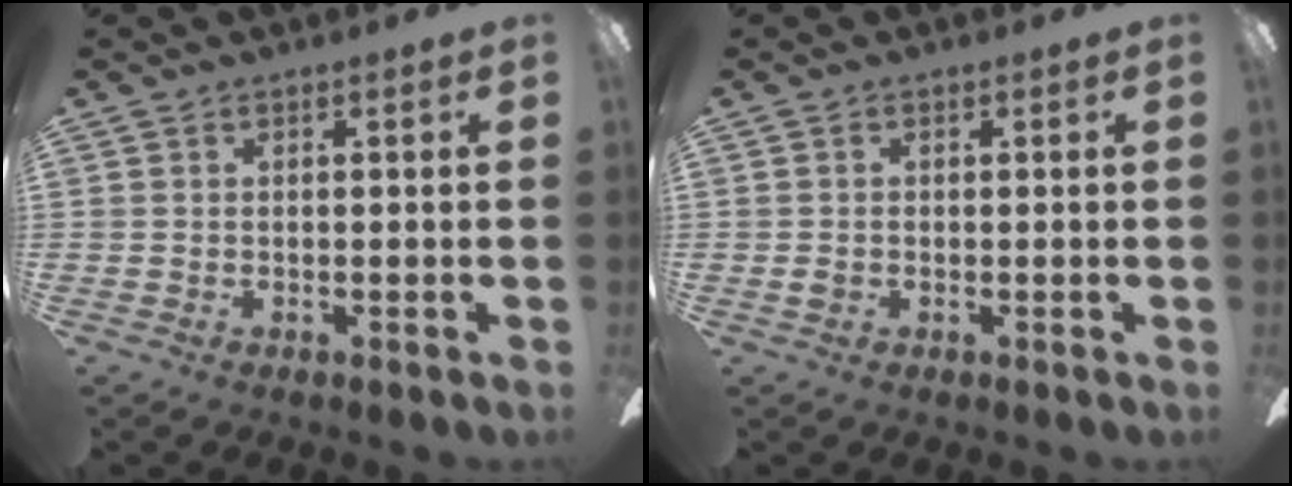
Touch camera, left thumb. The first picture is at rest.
{"total": 1.2, "force": [-0.1, 1.0, 0.5], "torque": [-0.009, 0.005, -0.004]}